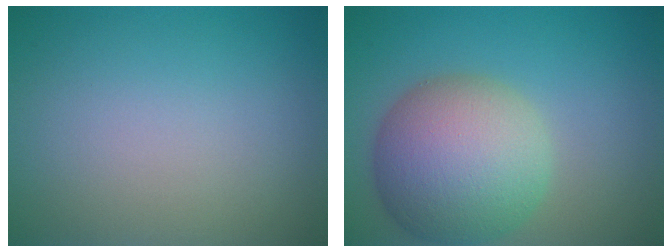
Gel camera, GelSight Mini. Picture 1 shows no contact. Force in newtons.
{"total": 9.4, "press": 9.4, "slide": 0.3}